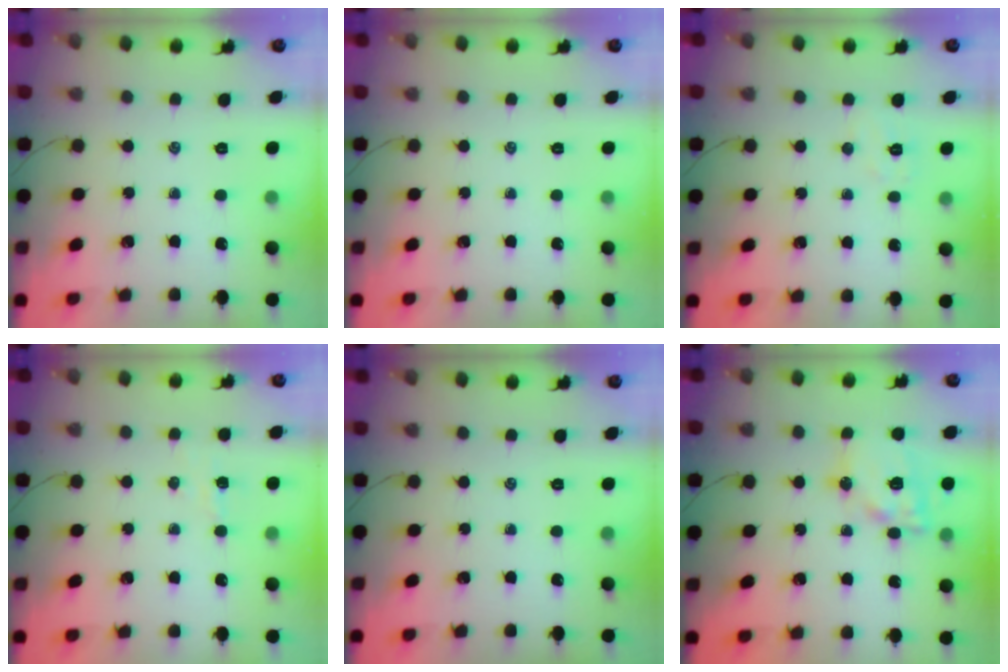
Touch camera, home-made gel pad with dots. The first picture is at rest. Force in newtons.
{"total": 0.0}
{"total": 5.3, "press": 5.2, "slide": 1.1}
{"total": 3.6, "press": 3.5, "slide": 0.9}
{"total": 0.0}
{"total": 16.1, "press": 15.8, "slide": 2.9}